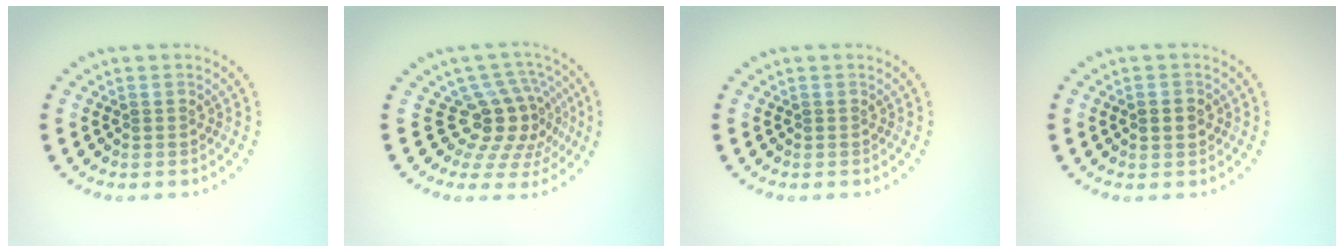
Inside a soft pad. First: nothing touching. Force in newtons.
{"total": 4.6, "press": 3.4, "slide": 3.1}
{"total": 0.0}
{"total": 1.9, "press": 1.9, "slide": 0.1}